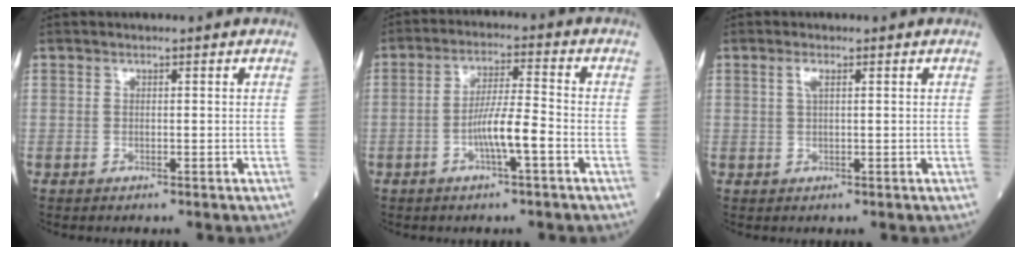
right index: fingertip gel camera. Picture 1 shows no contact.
{"total": 6.5, "force": [-2.5, 0.2, 6.0], "torque": [-0.118, 0.005, -0.045]}
{"total": 1.5, "force": [0.6, 0.3, 1.3], "torque": [-0.033, 0.003, 0.012]}